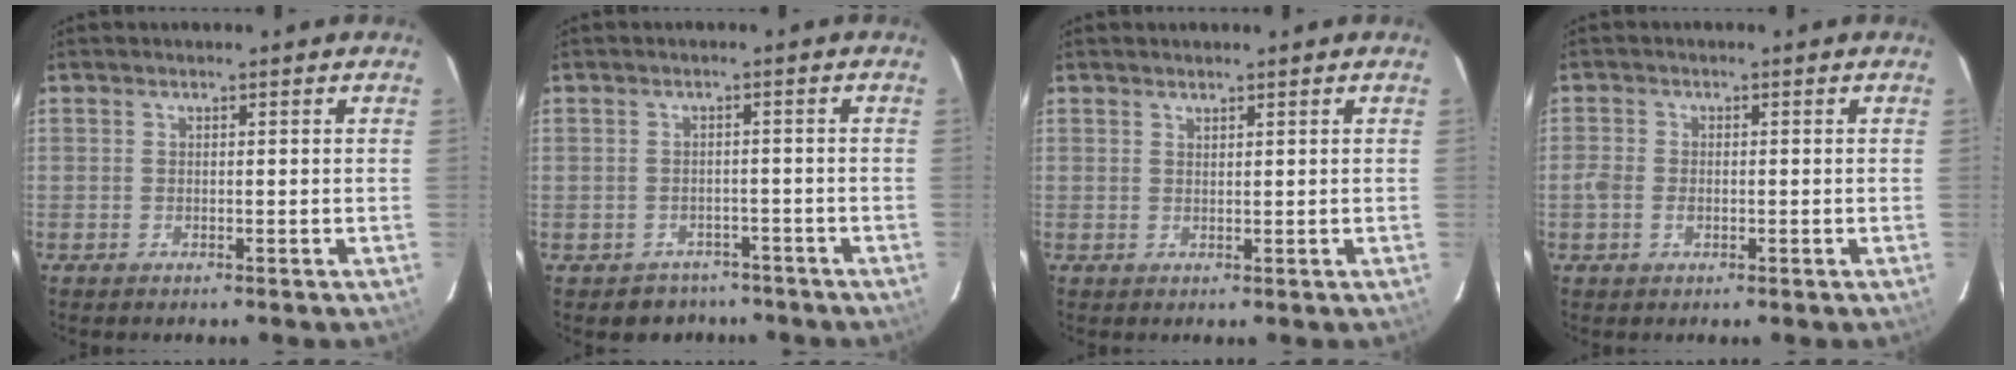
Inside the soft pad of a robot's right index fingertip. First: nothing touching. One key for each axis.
{"total": 5.4, "fx": -3.8, "fy": 3.8, "fz": 0.2, "tx": -0.010, "ty": 0.030, "tz": -0.048}
{"total": 0.9, "fx": 0.8, "fy": 0.2, "fz": 0.2, "tx": -0.004, "ty": 0.002, "tz": 0.015}
{"total": 2.8, "fx": -0.9, "fy": 1.9, "fz": 1.8, "tx": -0.041, "ty": 0.002, "tz": -0.017}